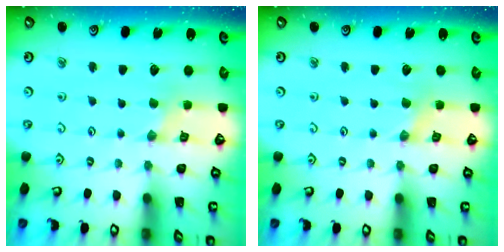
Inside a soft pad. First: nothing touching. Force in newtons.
{"total": 0.5, "press": 0.5, "slide": 0.1}